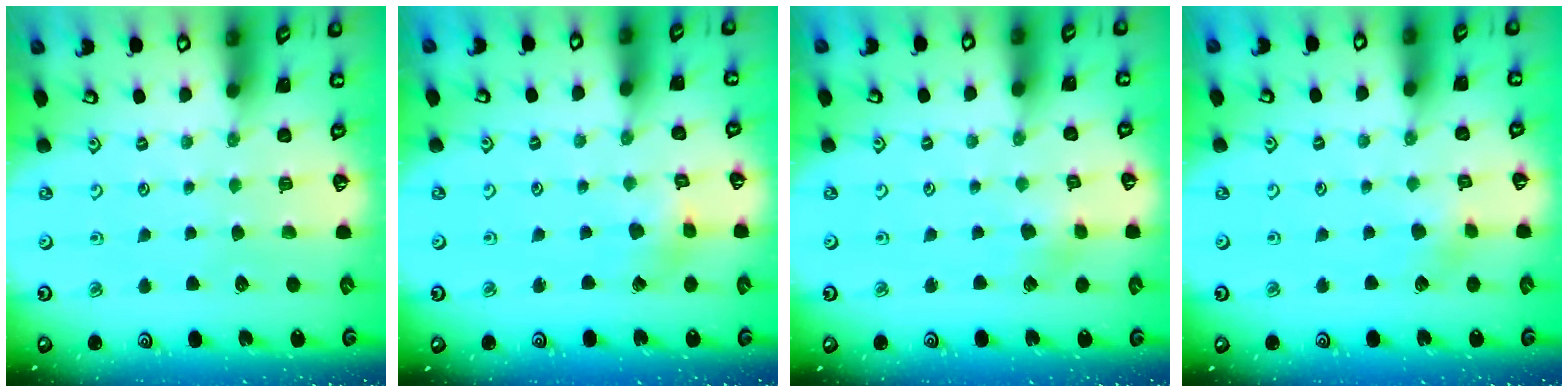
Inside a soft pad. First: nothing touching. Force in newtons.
{"total": 2.7, "press": 2.6, "slide": 0.3}
{"total": 3.4, "press": 3.3, "slide": 0.4}
{"total": 3.5, "press": 3.4, "slide": 0.7}